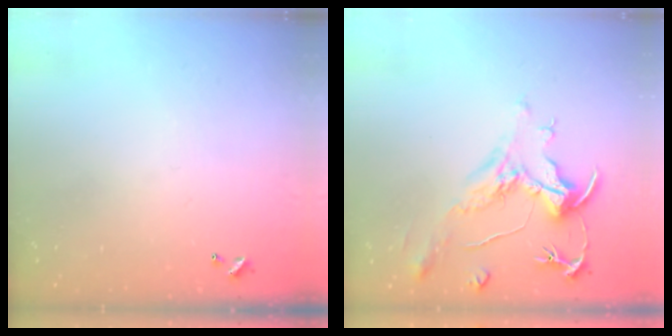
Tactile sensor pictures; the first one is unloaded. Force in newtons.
{"total": 2.0, "press": 1.5, "slide": 1.3}